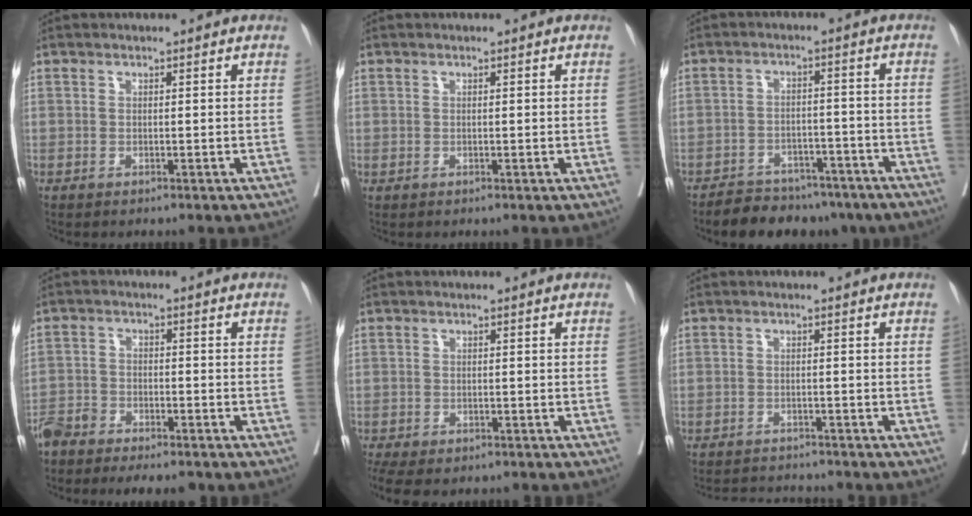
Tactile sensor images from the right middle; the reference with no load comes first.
{"total": 0.0}
{"total": 11.9, "force": [-9.6, 5.7, 4.1], "torque": [-0.050, 0.012, -0.122]}
{"total": 8.5, "force": [-7.4, 2.2, 3.6], "torque": [-0.054, 0.000, -0.119]}
{"total": 8.6, "force": [-6.2, 4.6, 3.8], "torque": [-0.076, -0.009, -0.082]}
{"total": 5.8, "force": [-5.7, 0.6, 0.8], "torque": [-0.008, -0.004, -0.082]}